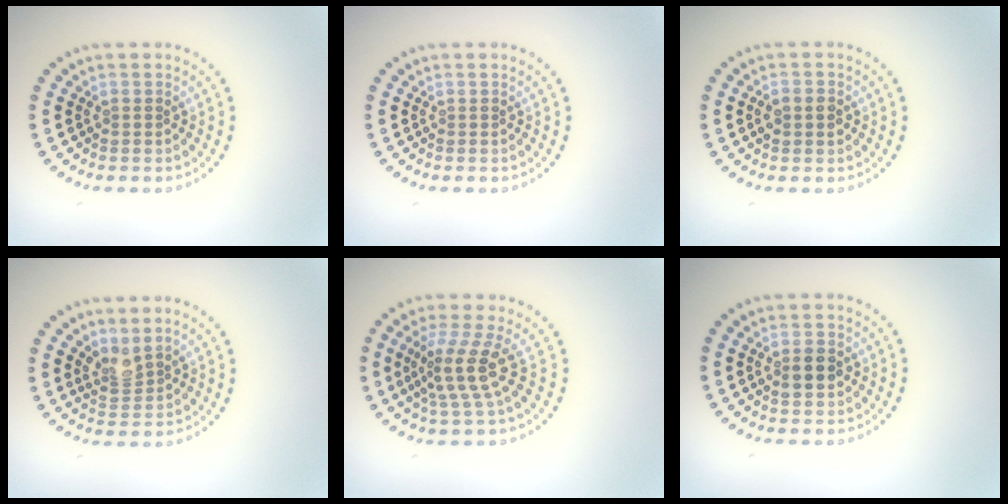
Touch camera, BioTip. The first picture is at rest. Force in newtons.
{"total": 0.0}
{"total": 2.3, "press": 2.3, "slide": 0.1}
{"total": 2.1, "press": 1.6, "slide": 1.3}
{"total": 3.8, "press": 2.9, "slide": 2.4}
{"total": 2.7, "press": 2.7, "slide": 0.1}